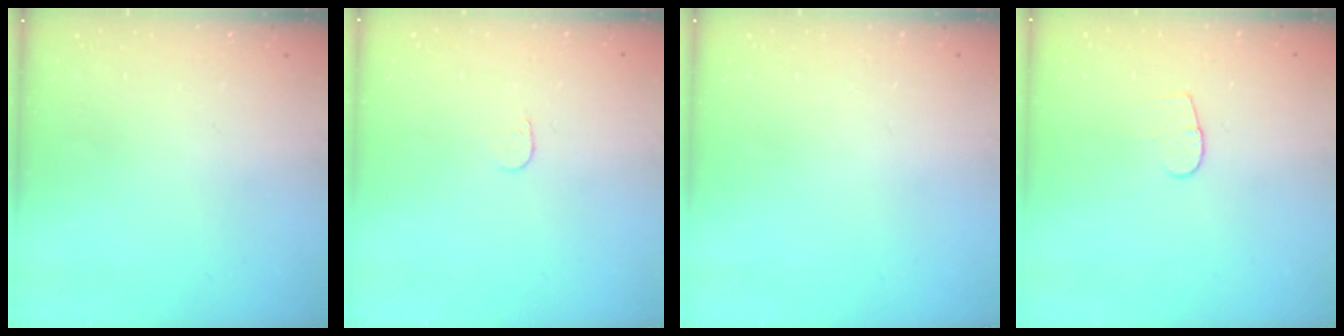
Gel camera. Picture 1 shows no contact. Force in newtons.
{"total": 3.7, "press": 3.6, "slide": 0.3}
{"total": 0.0}
{"total": 4.4, "press": 4.4, "slide": 0.3}